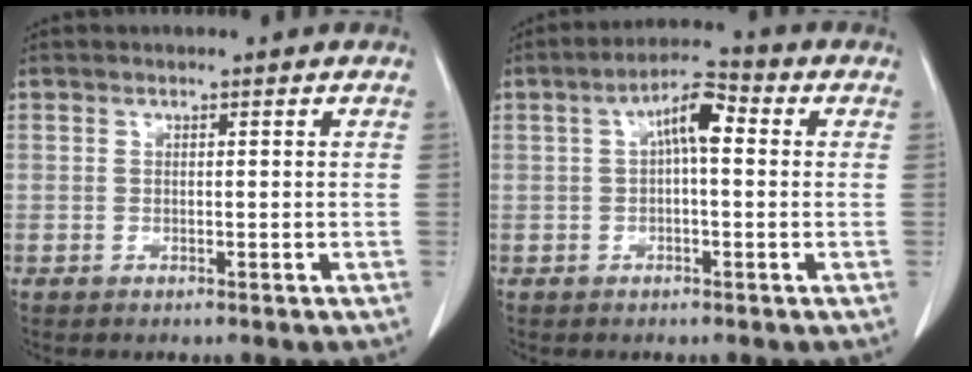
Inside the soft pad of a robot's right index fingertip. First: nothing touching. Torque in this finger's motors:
{"motor_torque": [0.68, -0.10, 0.36, 0.10]}